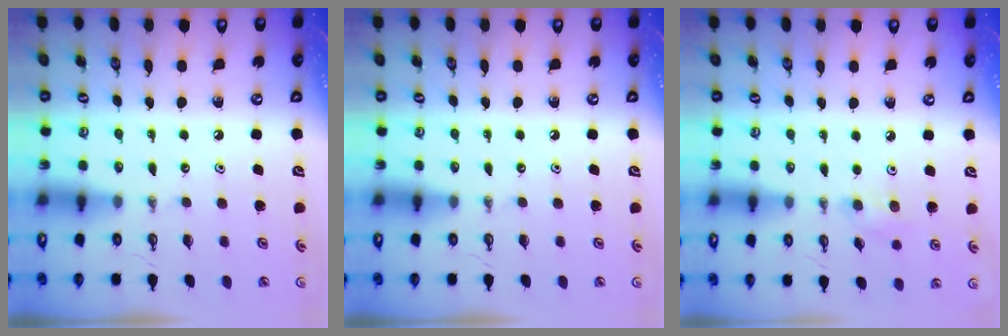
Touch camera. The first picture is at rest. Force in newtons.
{"total": 0.0}
{"total": 7.2, "press": 6.8, "slide": 2.1}